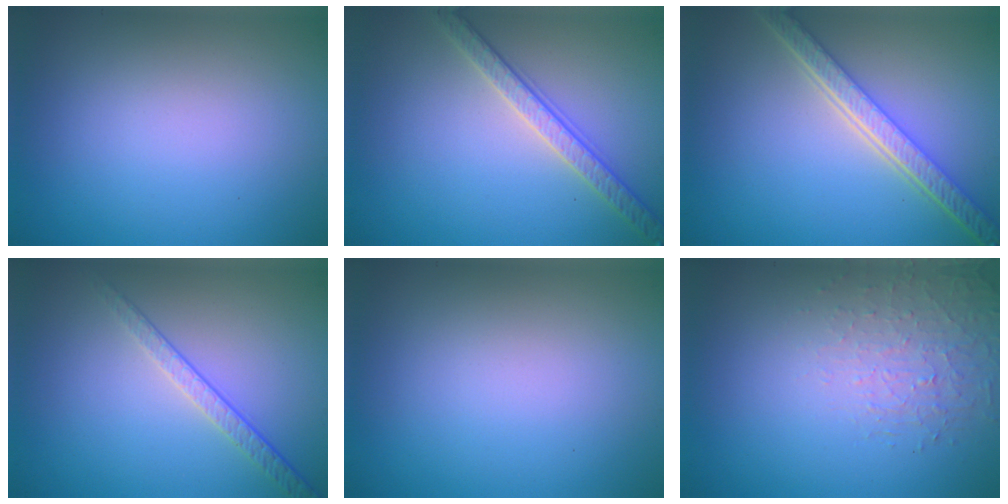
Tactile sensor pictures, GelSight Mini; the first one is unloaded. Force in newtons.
{"total": 3.1, "press": 2.9, "slide": 1.1}
{"total": 5.5, "press": 4.2, "slide": 3.5}
{"total": 2.1, "press": 1.6, "slide": 1.4}
{"total": 0.0}
{"total": 1.5, "press": 0.8, "slide": 1.3}